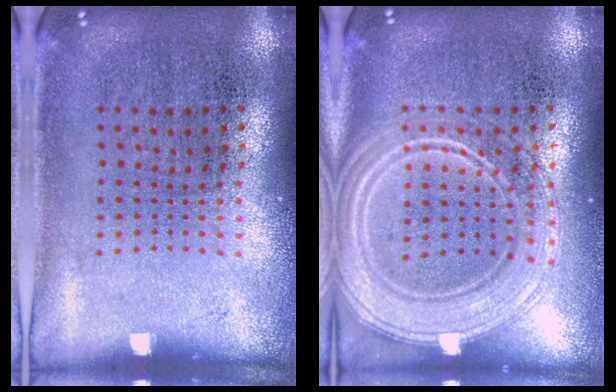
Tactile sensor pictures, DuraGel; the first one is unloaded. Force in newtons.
{"total": 3.0, "press": 3.0, "slide": 0.4}